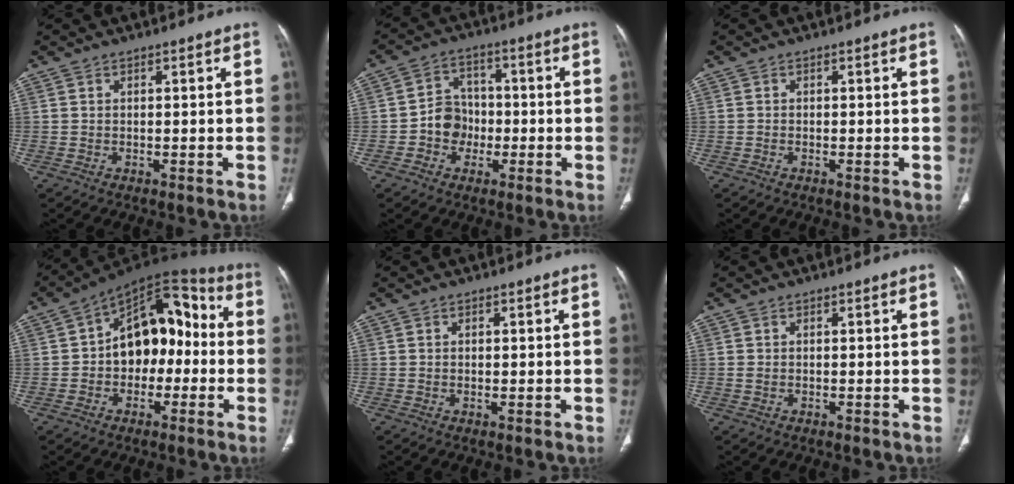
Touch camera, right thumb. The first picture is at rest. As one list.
[{"total": 6.9, "force": [-1.8, 6.2, 2.6], "torque": [-0.012, 0.025, -0.038]}, {"total": 0.0}, {"total": 16.4, "force": [-0.8, 10.8, 12.4], "torque": [-0.130, 0.053, -0.026]}, {"total": 0.8, "force": [0.0, 0.3, 0.7], "torque": [-0.016, -0.003, 0.002]}, {"total": 0.6, "force": [-0.1, 0.4, 0.5], "torque": [-0.016, 0.005, 0.000]}]